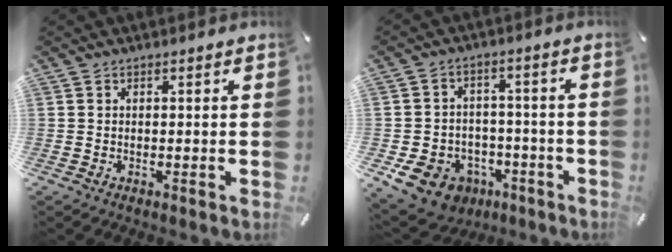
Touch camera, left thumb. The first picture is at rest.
{"total": 11.0, "force": [-5.6, 8.6, 4.0], "torque": [-0.080, 0.043, -0.091]}